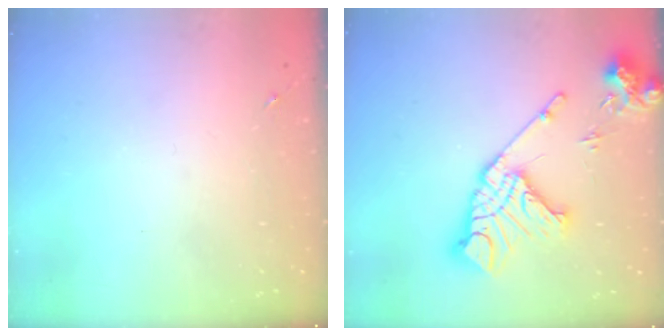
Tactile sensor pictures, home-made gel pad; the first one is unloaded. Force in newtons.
{"total": 19.0, "press": 18.8, "slide": 2.3}